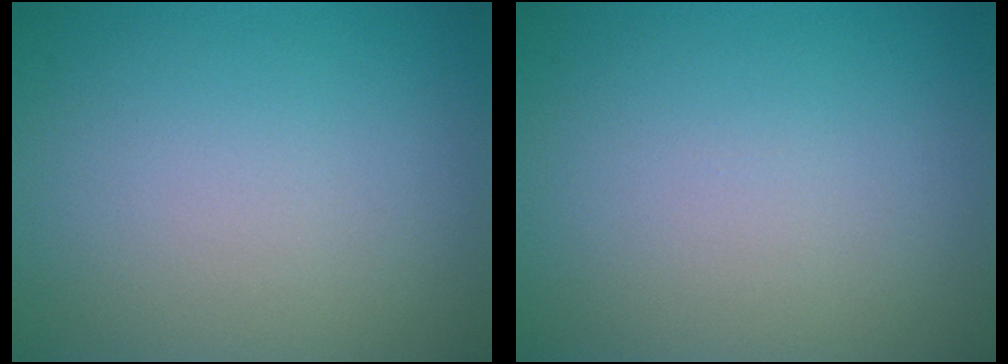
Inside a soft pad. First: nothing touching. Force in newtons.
{"total": 0.0}